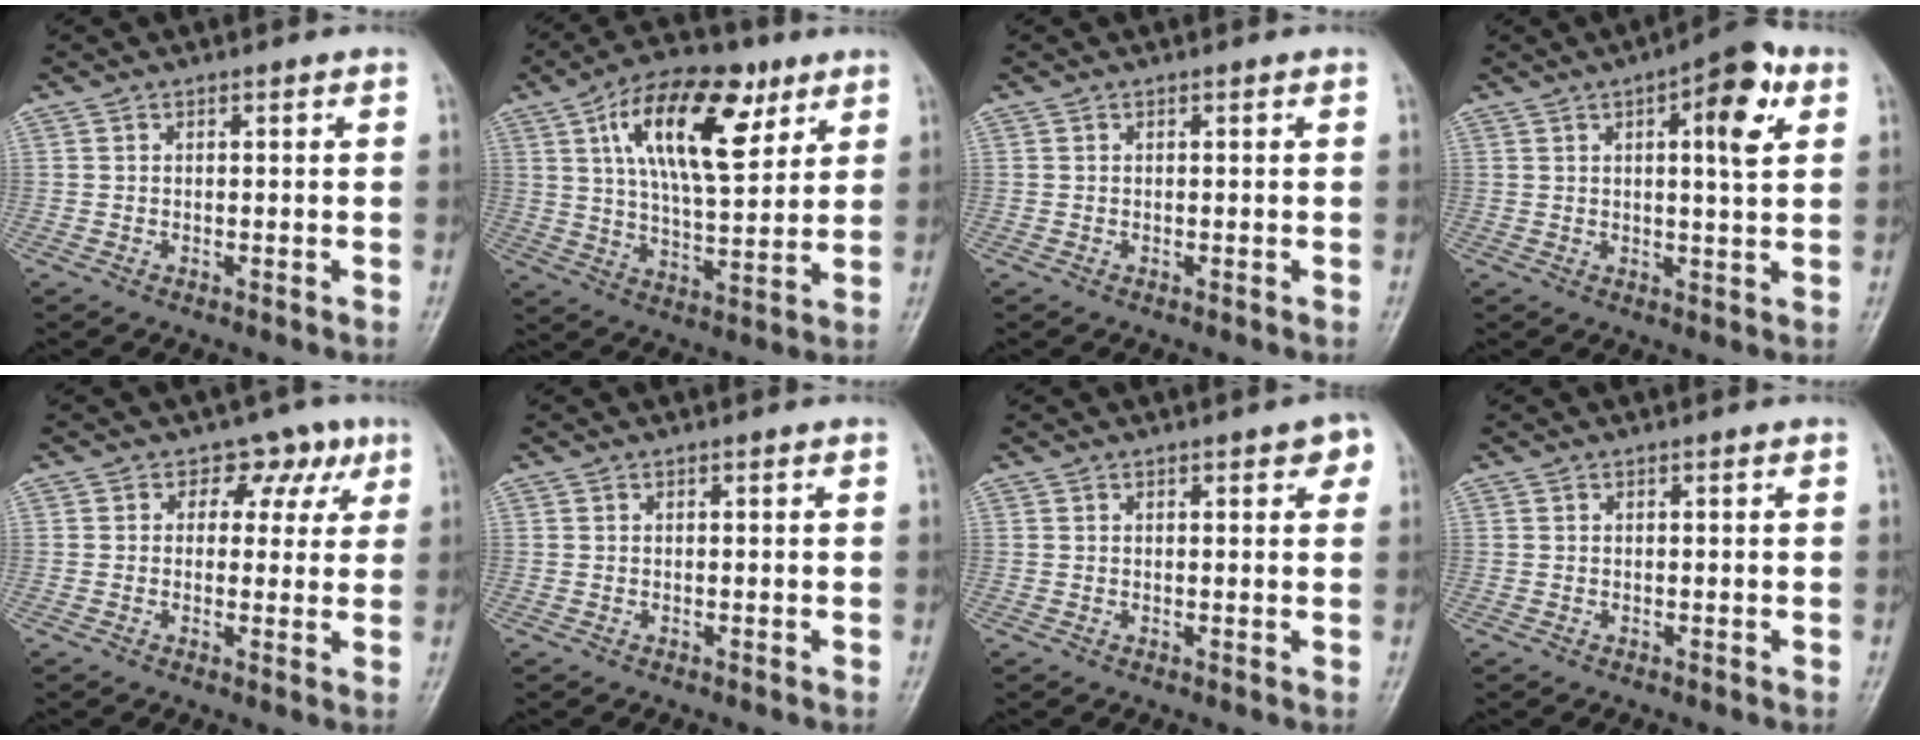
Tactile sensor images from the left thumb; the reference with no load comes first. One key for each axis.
{"total": 18.2, "fx": 7.8, "fy": 8.3, "fz": 14.2, "tx": -0.207, "ty": -0.020, "tz": 0.129}
{"total": 0.0}
{"total": 10.0, "fx": 3.7, "fy": 3.1, "fz": 8.8, "tx": -0.107, "ty": -0.001, "tz": 0.046}
{"total": 5.6, "fx": 2.4, "fy": 4.5, "fz": 2.3, "tx": 0.014, "ty": 0.002, "tz": 0.022}
{"total": 0.0}
{"total": 3.6, "fx": 1.6, "fy": 1.5, "fz": 2.8, "tx": -0.017, "ty": 0.000, "tz": 0.012}
{"total": 0.0}